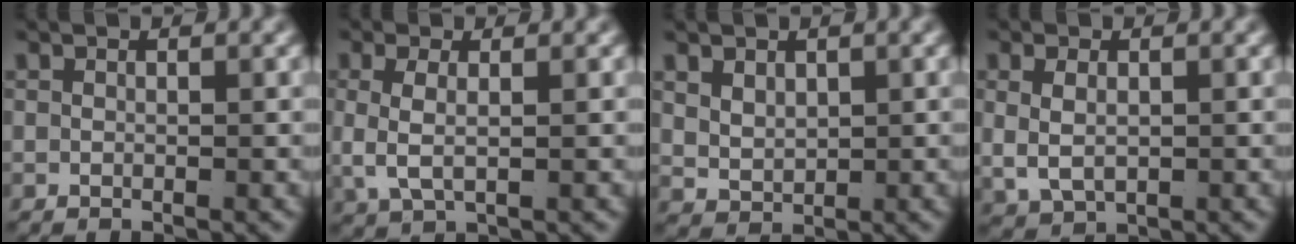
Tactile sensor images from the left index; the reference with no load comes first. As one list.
[{"total": 3.2, "force": [0.4, 1.6, 2.7], "torque": [-0.066, -0.008, 0.018]}, {"total": 2.4, "force": [1.0, 1.7, 1.3], "torque": [-0.035, -0.017, 0.036]}, {"total": 3.5, "force": [0.4, 2.6, 2.3], "torque": [-0.057, -0.013, 0.021]}]